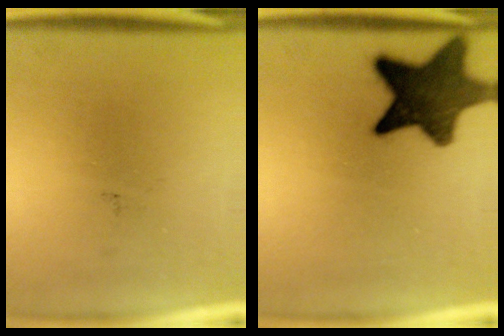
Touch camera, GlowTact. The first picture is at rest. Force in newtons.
{"total": 13.1}